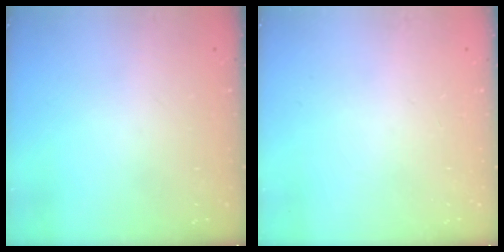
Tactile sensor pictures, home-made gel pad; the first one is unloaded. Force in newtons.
{"total": 0.0}